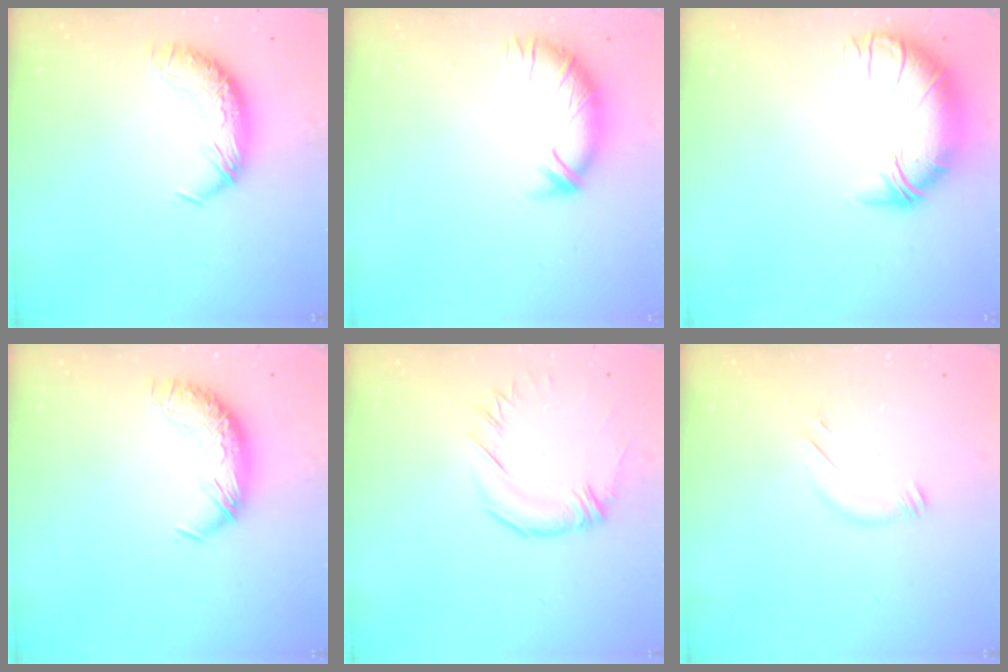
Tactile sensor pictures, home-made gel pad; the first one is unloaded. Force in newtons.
{"total": 3.4, "press": 3.1, "slide": 1.3}
{"total": 2.7, "press": 0.3, "slide": 2.7}
{"total": 0.0}
{"total": 1.1, "press": 0.9, "slide": 0.6}
{"total": 5.4, "press": 5.3, "slide": 1.2}